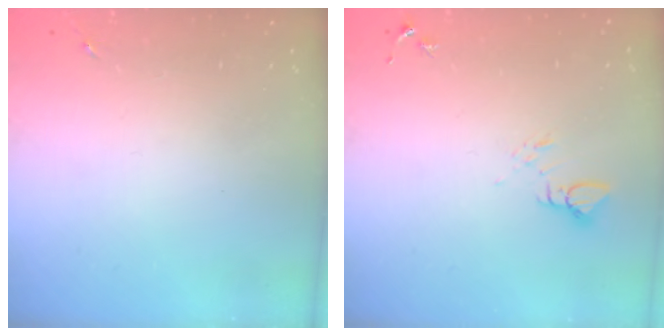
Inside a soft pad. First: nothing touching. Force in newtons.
{"total": 3.4, "press": 3.4, "slide": 0.2}